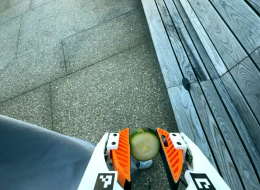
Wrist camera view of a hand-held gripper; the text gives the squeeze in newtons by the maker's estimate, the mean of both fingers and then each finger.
{"total": 10.5, "left": 10.5, "right": 10.5}